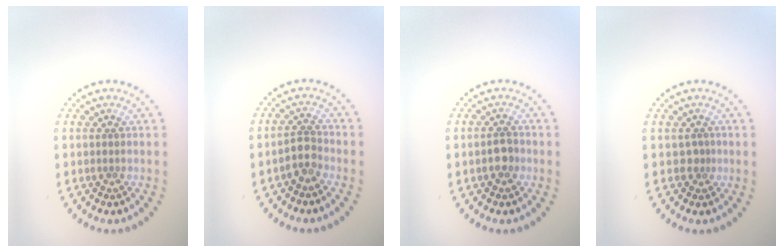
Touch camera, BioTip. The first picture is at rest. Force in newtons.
{"total": 2.1, "press": 1.7, "slide": 1.3}
{"total": 1.6, "press": 1.6, "slide": 0.4}
{"total": 0.6, "press": 0.3, "slide": 0.5}